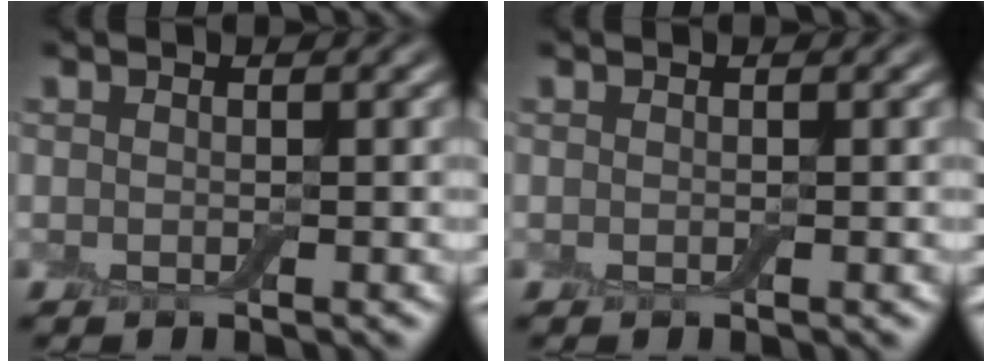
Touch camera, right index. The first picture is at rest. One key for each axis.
{"total": 0.0}